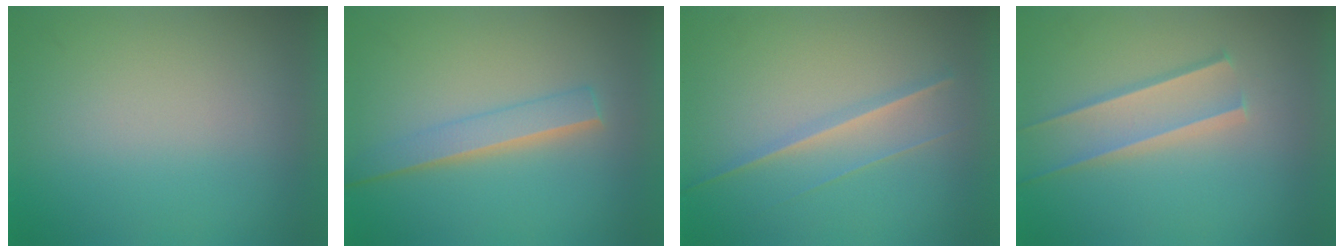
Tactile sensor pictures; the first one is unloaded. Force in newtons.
{"total": 2.3}
{"total": 1.3}
{"total": 1.6}